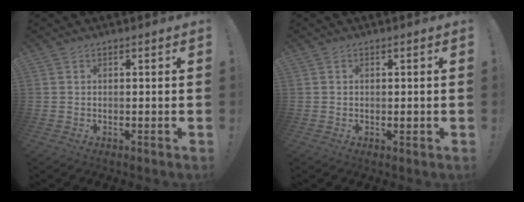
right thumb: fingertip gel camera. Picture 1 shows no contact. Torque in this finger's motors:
{"motor_torque": [0.30, 0.17, 0.15, -0.25, -0.03]}